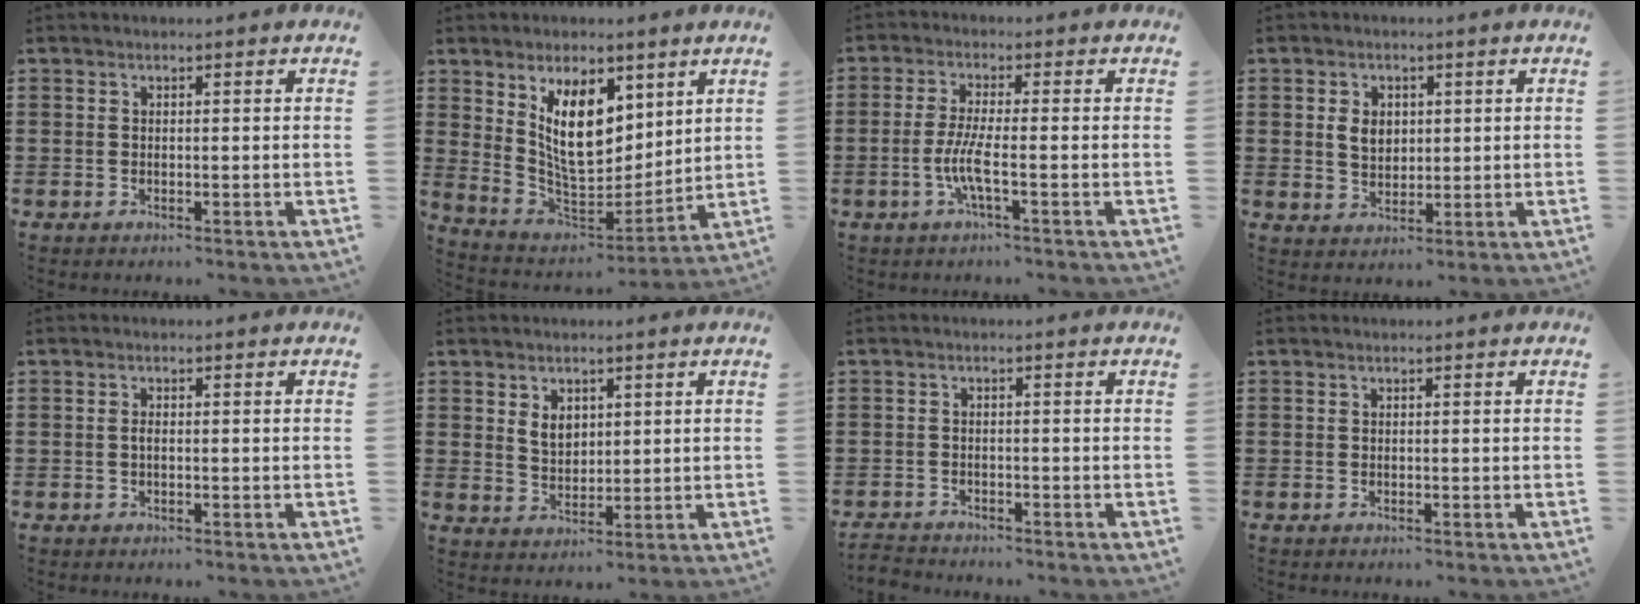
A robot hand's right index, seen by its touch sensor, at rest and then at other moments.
{"total": 12.0, "force": [5.2, 6.2, 8.9], "torque": [-0.168, -0.006, 0.095]}
{"total": 5.0, "force": [-1.6, 0.4, 4.7], "torque": [-0.108, -0.013, -0.039]}
{"total": 3.9, "force": [0.7, 2.9, 2.5], "torque": [-0.049, 0.008, 0.009]}
{"total": 1.0, "force": [-0.2, 0.3, 0.9], "torque": [-0.018, -0.003, -0.003]}
{"total": 3.6, "force": [1.6, 2.6, 2.0], "torque": [-0.040, 0.007, 0.027]}
{"total": 1.8, "force": [-1.8, 0.1, -0.1], "torque": [-0.003, -0.002, -0.040]}
{"total": 0.0}